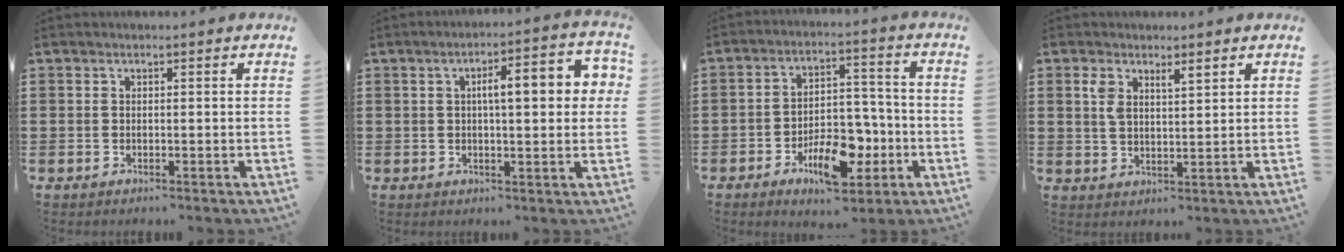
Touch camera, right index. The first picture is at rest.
{"total": 7.1, "force": [1.2, 1.9, 6.8], "torque": [-0.104, -0.001, 0.011]}
{"total": 10.4, "force": [-4.3, 5.6, 7.6], "torque": [-0.097, 0.009, -0.069]}
{"total": 3.3, "force": [2.0, 1.3, 2.3], "torque": [-0.051, 0.005, 0.036]}